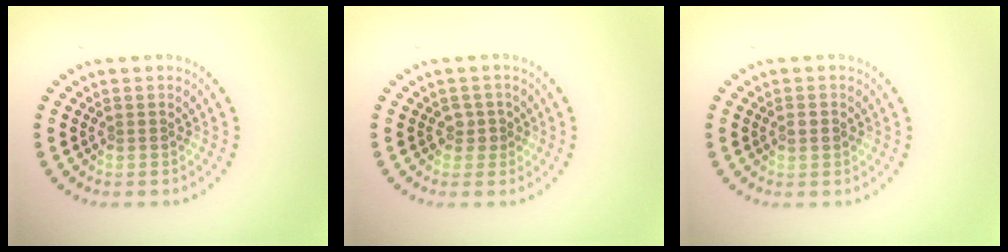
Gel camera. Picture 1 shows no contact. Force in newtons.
{"total": 1.3, "press": 1.0, "slide": 0.8}
{"total": 1.5, "press": 1.5, "slide": 0.1}